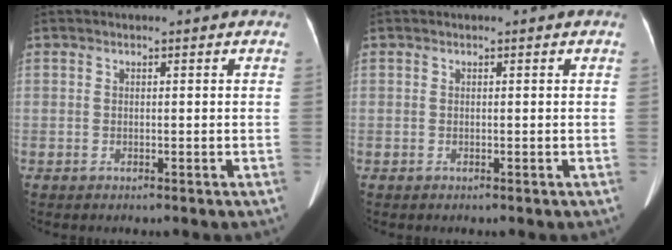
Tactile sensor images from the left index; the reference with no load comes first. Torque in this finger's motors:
{"motor_torque": [0.00, 0.00, 0.00, 0.01]}